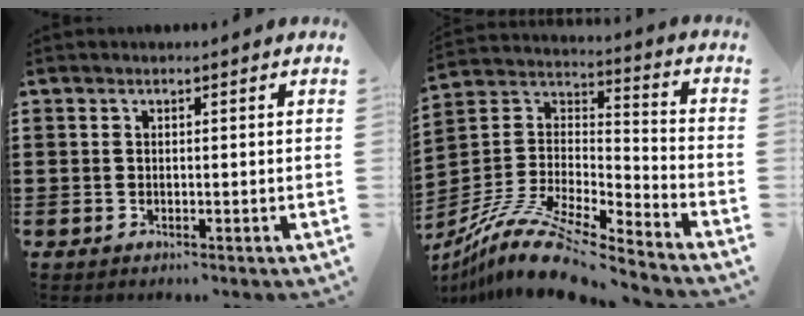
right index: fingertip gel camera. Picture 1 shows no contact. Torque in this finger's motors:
{"motor_torque": [-0.09, 0.02, 0.47, 0.07]}